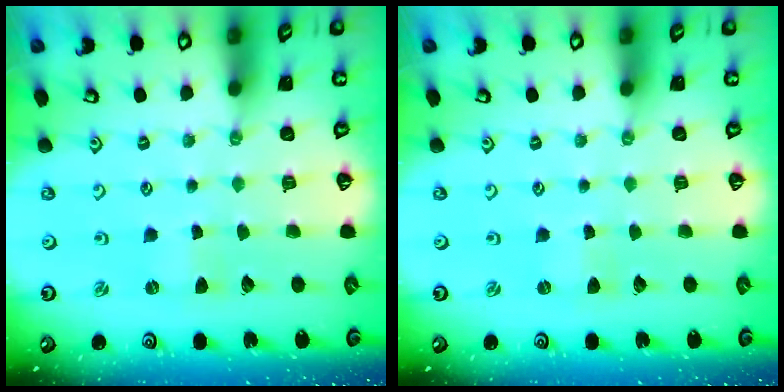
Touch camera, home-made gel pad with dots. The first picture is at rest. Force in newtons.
{"total": 0.0}